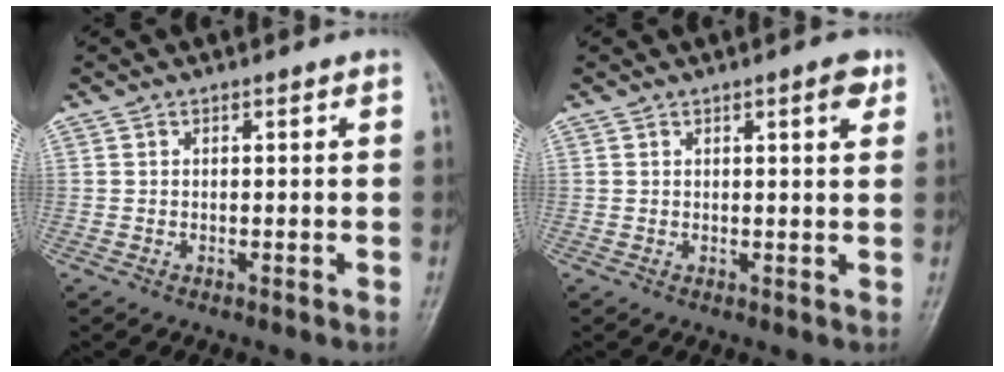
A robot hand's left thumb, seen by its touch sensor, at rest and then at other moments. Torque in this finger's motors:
{"motor_torque": [0.00, 0.09, 0.21, 0.20, 0.08]}